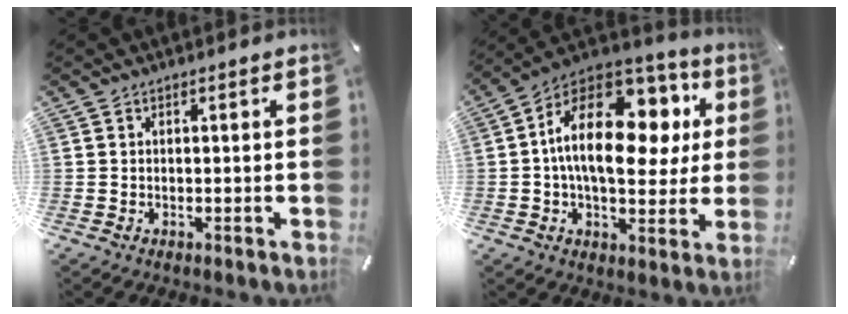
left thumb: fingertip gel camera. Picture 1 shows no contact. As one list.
[{"total": 21.2, "force": [4.5, 12.3, 16.7], "torque": [-0.292, -0.014, 0.075]}]